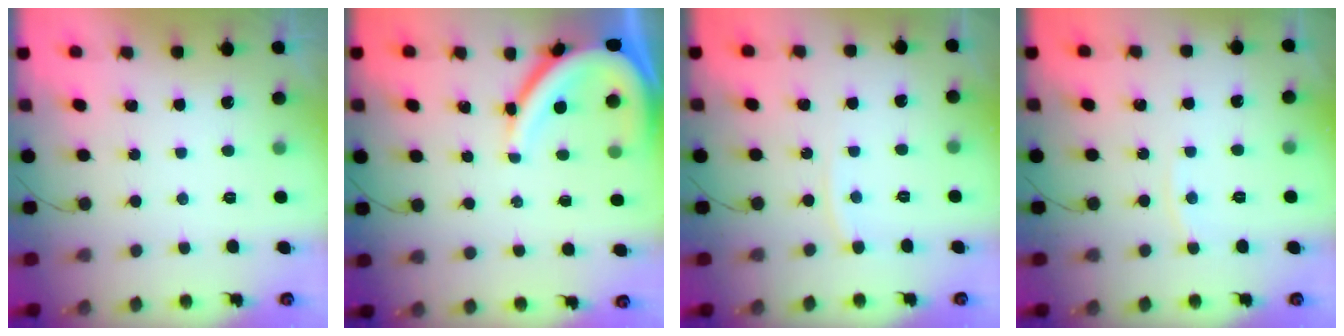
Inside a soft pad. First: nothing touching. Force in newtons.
{"total": 10.9, "press": 10.9, "slide": 0.7}
{"total": 4.5, "press": 4.5, "slide": 0.3}
{"total": 2.7, "press": 2.7, "slide": 0.3}